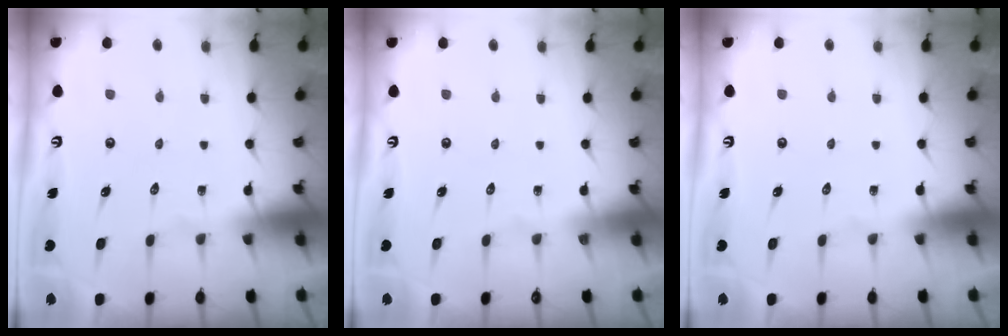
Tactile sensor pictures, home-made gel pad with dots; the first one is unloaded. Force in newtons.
{"total": 0.0}
{"total": 0.0}